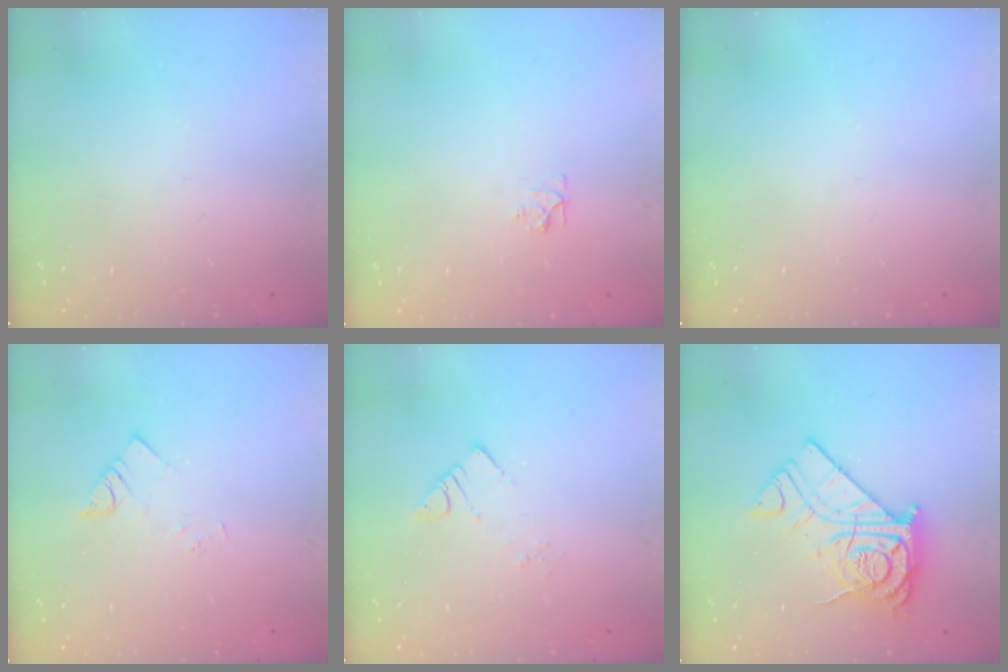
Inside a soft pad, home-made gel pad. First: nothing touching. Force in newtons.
{"total": 4.6, "press": 4.6, "slide": 0.7}
{"total": 0.0}
{"total": 2.2, "press": 2.2, "slide": 0.2}
{"total": 2.6, "press": 2.6, "slide": 0.1}
{"total": 15.8, "press": 15.8, "slide": 1.4}